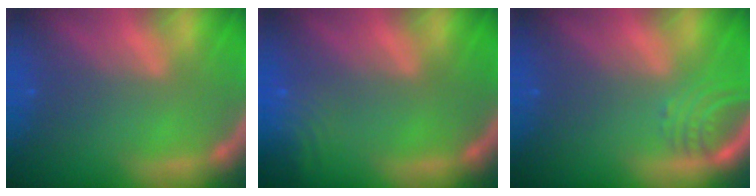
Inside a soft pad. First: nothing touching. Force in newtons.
{"total": 5.1}
{"total": 3.0}